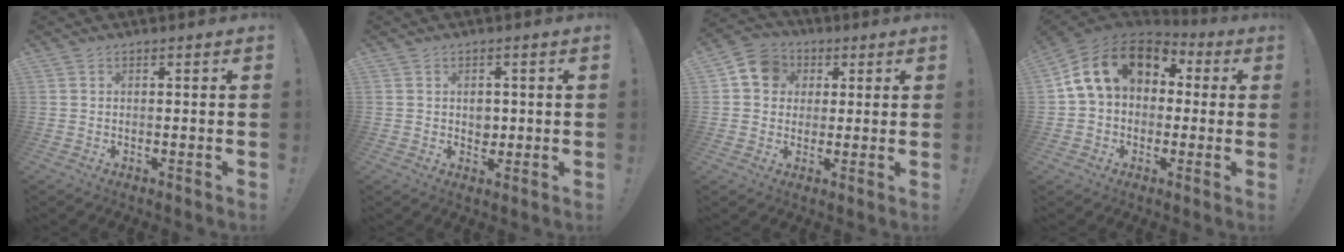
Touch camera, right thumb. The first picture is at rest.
{"total": 3.4, "force": [0.2, 3.0, 1.7], "torque": [-0.003, -0.008, -0.001]}
{"total": 9.4, "force": [2.2, 8.3, 3.8], "torque": [-0.046, 0.003, 0.045]}
{"total": 17.2, "force": [5.4, 11.7, 11.5], "torque": [-0.198, -0.004, 0.095]}